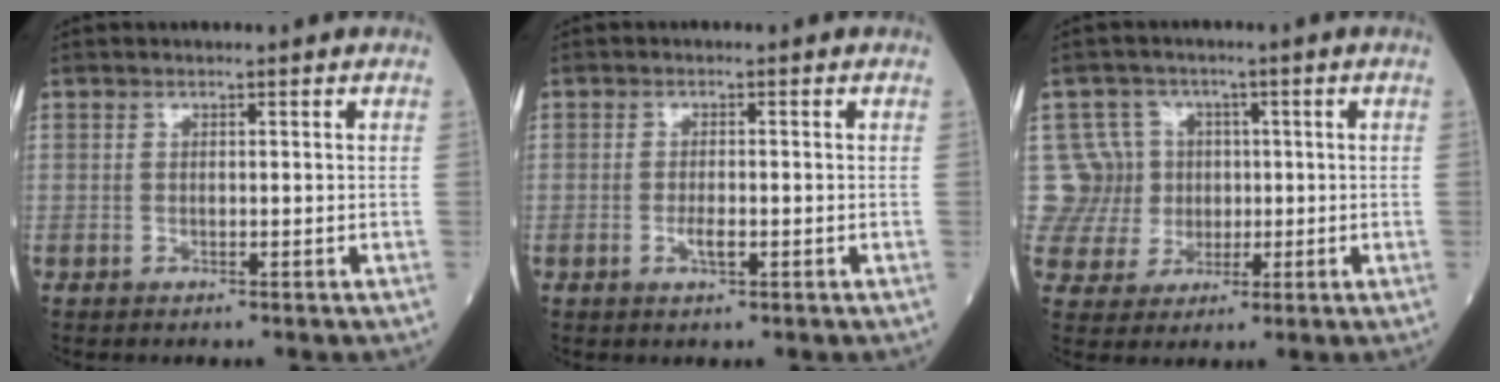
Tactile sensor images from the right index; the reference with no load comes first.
{"total": 1.9, "force": [-0.7, 0.5, 1.7], "torque": [-0.033, -0.001, -0.012]}
{"total": 8.2, "force": [1.3, 8.1, -0.1], "torque": [0.005, 0.032, 0.031]}